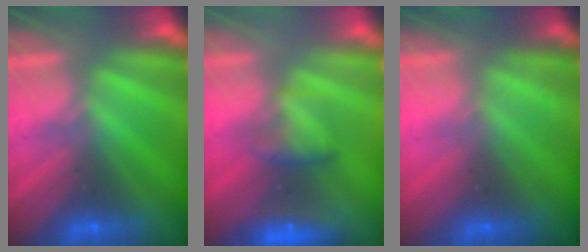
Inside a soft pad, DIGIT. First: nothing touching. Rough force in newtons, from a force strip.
{"total": 6.9}
{"total": 2.2}